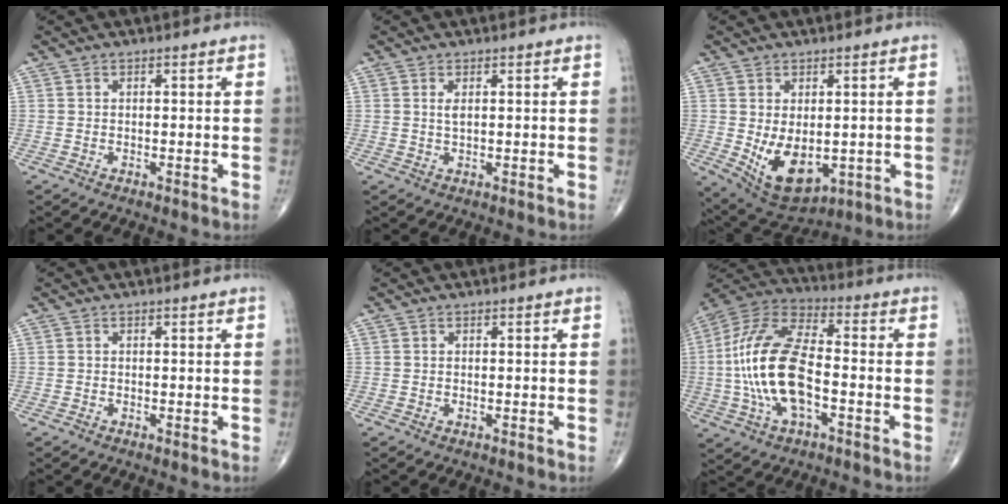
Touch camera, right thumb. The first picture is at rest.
{"total": 1.6, "force": [0.5, 0.6, 1.4], "torque": [-0.029, -0.003, 0.012]}
{"total": 11.0, "force": [-1.5, 6.5, 8.7], "torque": [-0.131, -0.010, 0.003]}
{"total": 0.0}
{"total": 0.0}
{"total": 18.5, "force": [-2.8, 8.5, 16.2], "torque": [-0.342, 0.031, -0.054]}